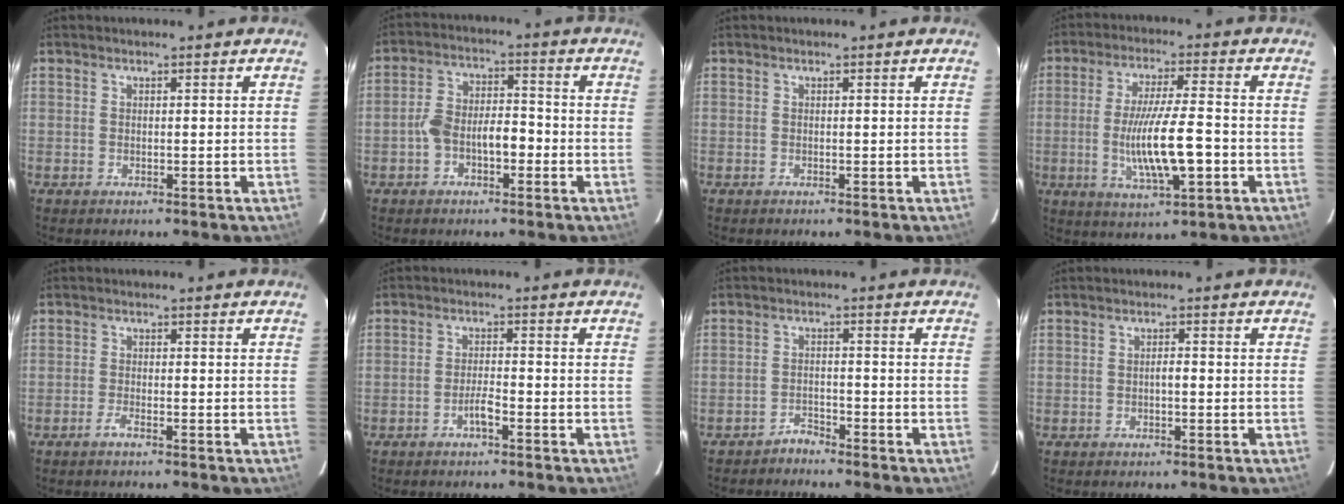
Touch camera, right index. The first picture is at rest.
{"total": 7.2, "force": [-2.1, 3.6, 5.8], "torque": [-0.117, 0.029, -0.037]}
{"total": 0.0}
{"total": 11.1, "force": [-2.1, 1.5, 10.8], "torque": [-0.201, -0.006, -0.034]}
{"total": 1.2, "force": [-1.0, -0.1, 0.8], "torque": [-0.017, 0.000, -0.020]}
{"total": 2.4, "force": [-1.4, 0.2, 1.9], "torque": [-0.035, 0.001, -0.027]}
{"total": 1.9, "force": [-1.9, 0.2, -0.1], "torque": [0.006, -0.003, -0.032]}
{"total": 1.0, "force": [-0.3, 0.2, 0.9], "torque": [-0.015, 0.003, -0.007]}